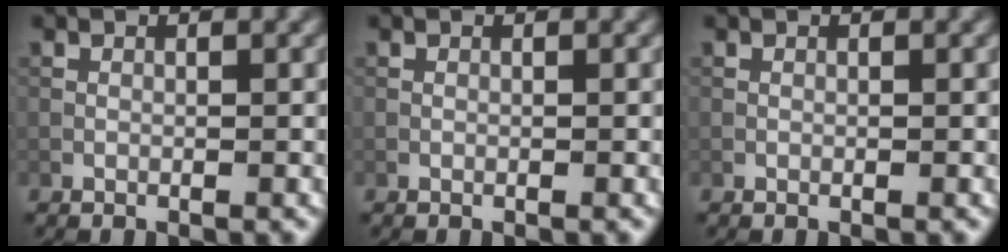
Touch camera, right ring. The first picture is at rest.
{"total": 0.0}
{"total": 0.0}